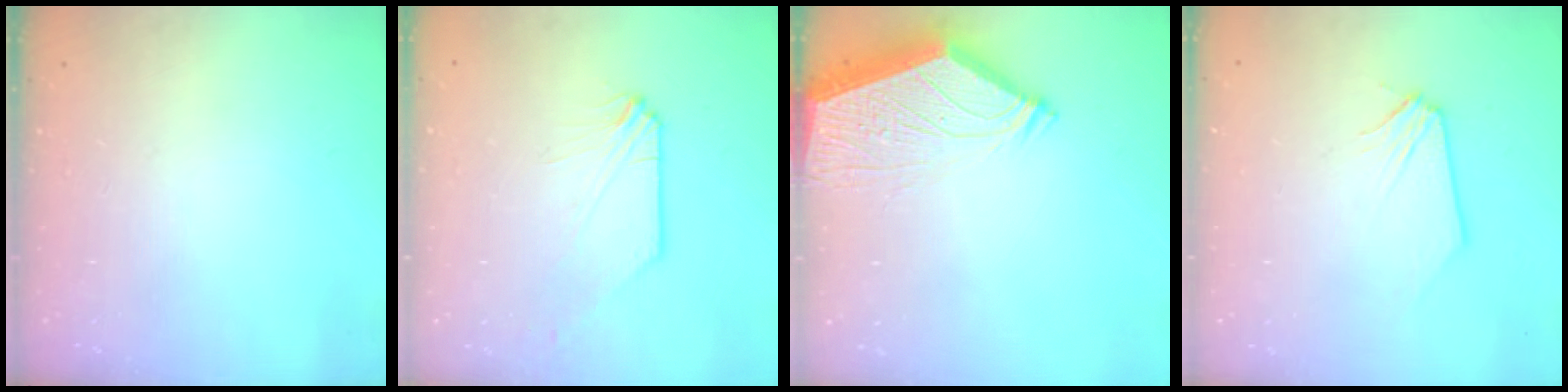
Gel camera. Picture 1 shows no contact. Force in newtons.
{"total": 0.7, "press": 0.7, "slide": 0.0}
{"total": 6.7, "press": 6.7, "slide": 1.0}
{"total": 0.0}